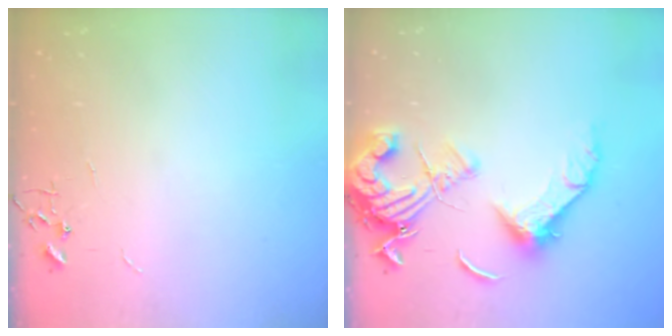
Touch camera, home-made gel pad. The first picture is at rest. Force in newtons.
{"total": 16.5, "press": 16.3, "slide": 2.9}